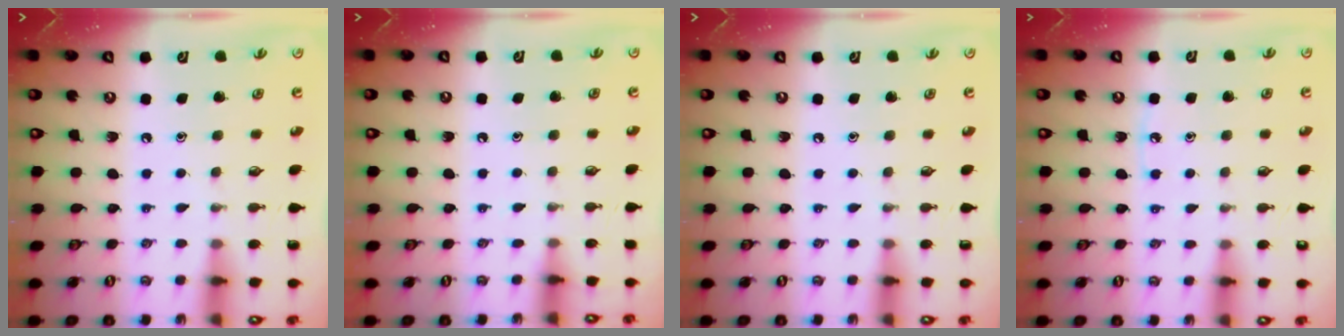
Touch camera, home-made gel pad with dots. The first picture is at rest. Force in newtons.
{"total": 3.3, "press": 3.2, "slide": 0.6}
{"total": 0.0}
{"total": 4.0, "press": 4.0, "slide": 0.5}